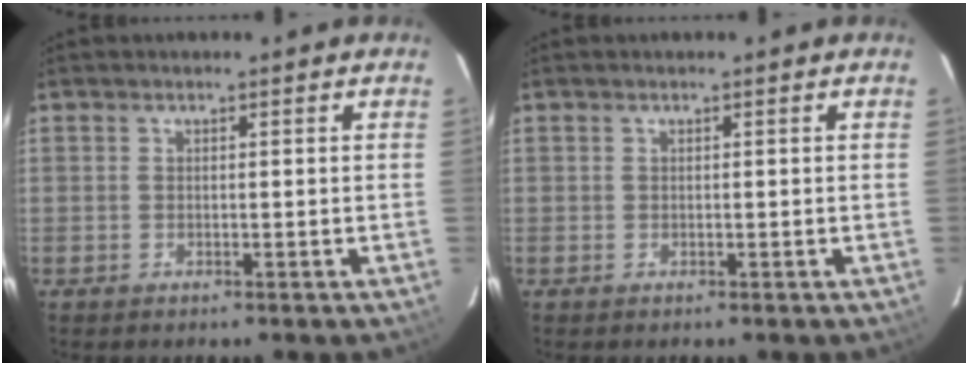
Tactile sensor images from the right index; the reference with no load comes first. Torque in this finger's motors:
{"motor_torque": [0.01, 0.14, 0.04, 0.00]}